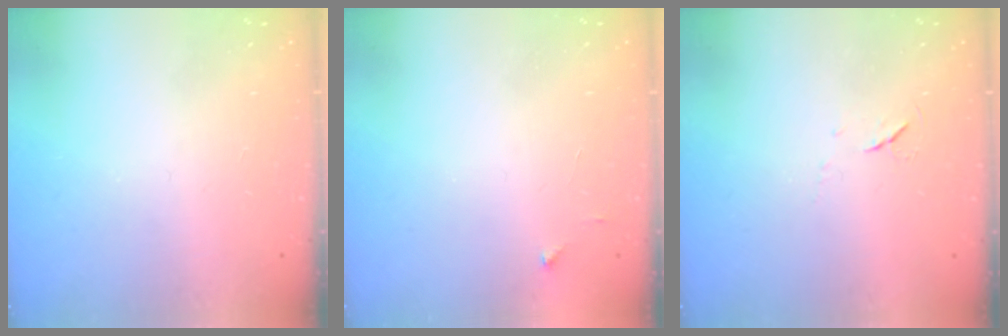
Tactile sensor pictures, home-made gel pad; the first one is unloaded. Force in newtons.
{"total": 2.0, "press": 2.0, "slide": 0.2}
{"total": 3.8, "press": 3.7, "slide": 0.6}